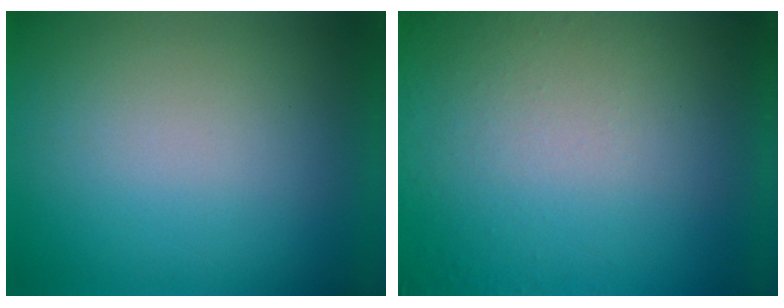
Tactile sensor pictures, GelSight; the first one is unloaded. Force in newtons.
{"total": 4.7}